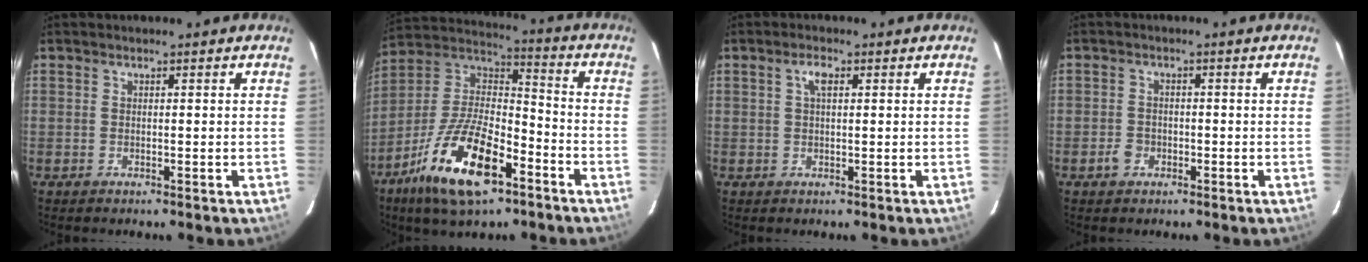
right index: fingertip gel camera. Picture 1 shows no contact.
{"total": 19.6, "force": [-10.5, 7.7, 14.6], "torque": [-0.297, -0.016, -0.193]}
{"total": 2.3, "force": [0.8, 0.9, 1.9], "torque": [-0.039, 0.007, 0.014]}
{"total": 2.6, "force": [-1.4, 2.0, 0.9], "torque": [-0.020, 0.003, -0.024]}